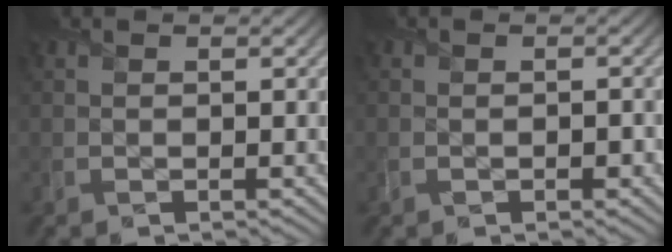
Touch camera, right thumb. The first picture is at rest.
{"total": 1.4, "force": [-0.8, 1.0, 0.6], "torque": [-0.005, -0.011, -0.008]}